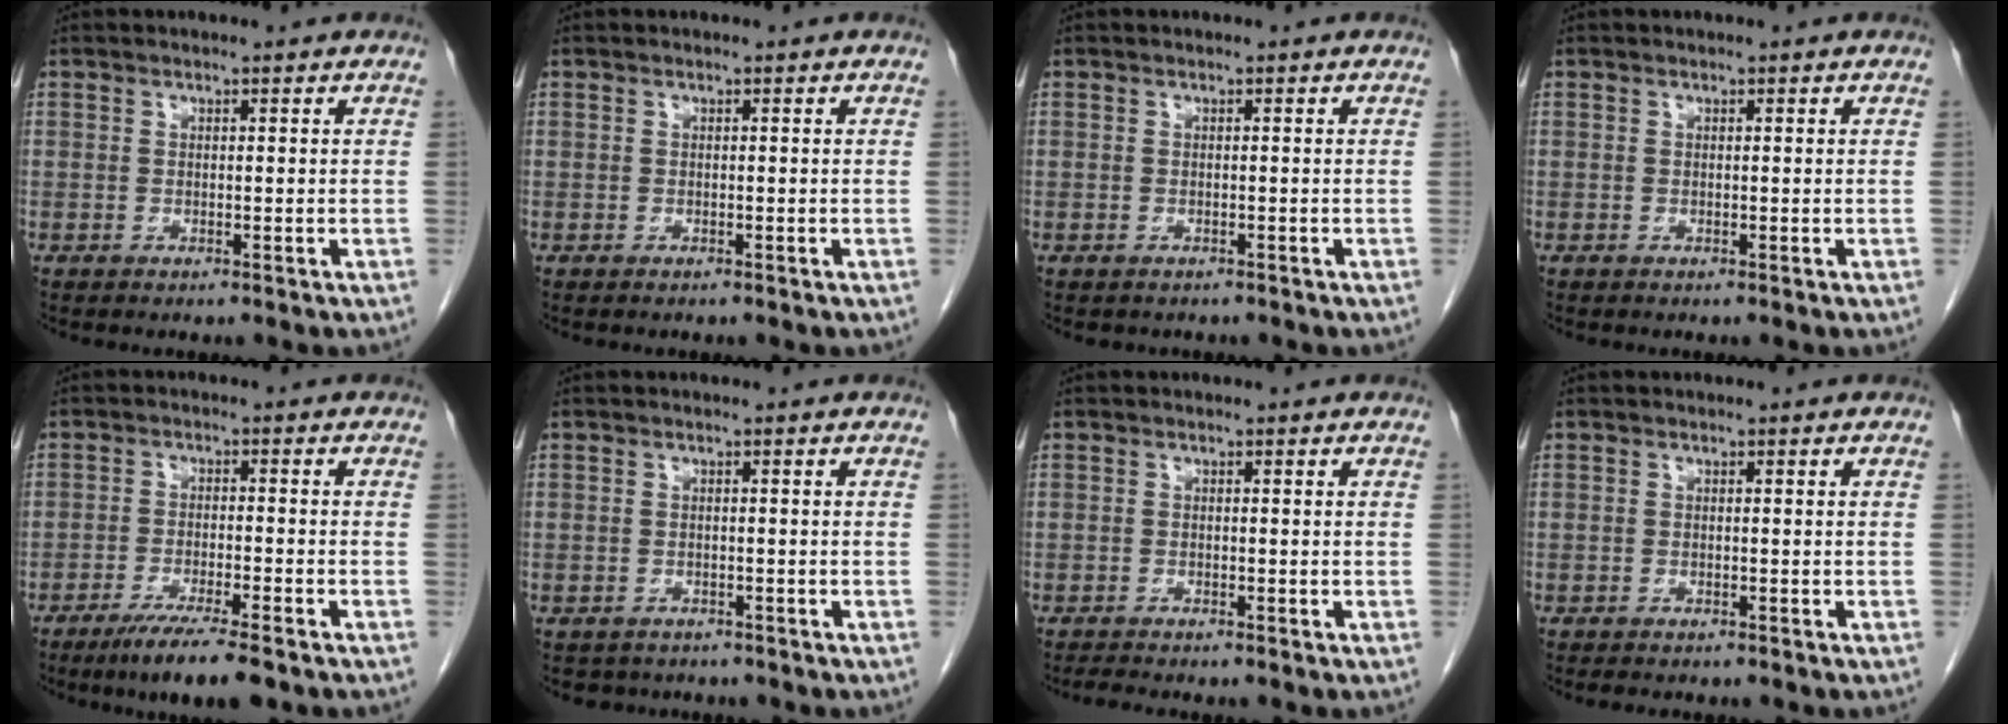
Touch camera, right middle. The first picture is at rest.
{"total": 0.0}
{"total": 1.0, "force": [-0.8, 0.6, 0.1], "torque": [-0.011, 0.001, -0.011]}
{"total": 0.0}
{"total": 7.3, "force": [-5.3, 0.5, 5.0], "torque": [-0.081, -0.016, -0.088]}
{"total": 3.0, "force": [-2.5, 1.6, 0.1], "torque": [-0.005, 0.002, -0.034]}
{"total": 1.8, "force": [-1.6, 0.1, 0.7], "torque": [-0.017, -0.005, -0.026]}
{"total": 2.4, "force": [-2.0, 0.8, 1.0], "torque": [-0.018, -0.005, -0.021]}